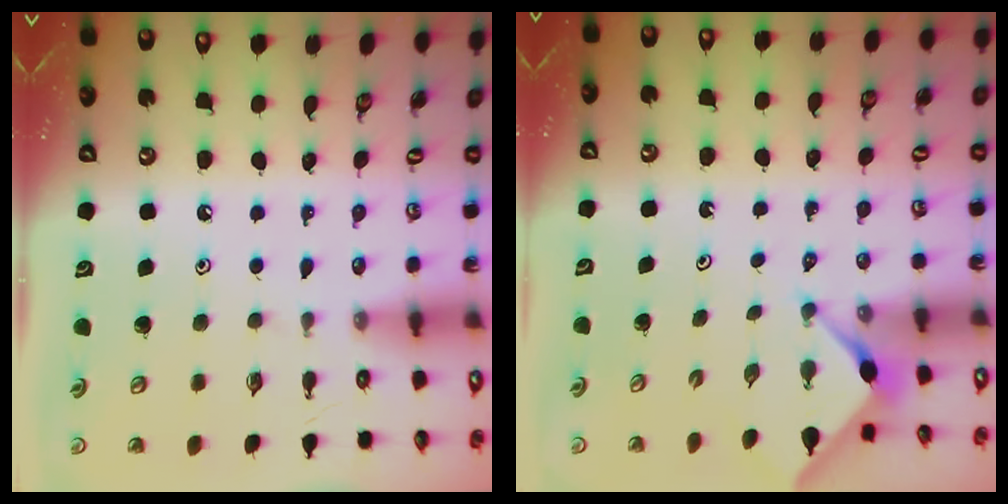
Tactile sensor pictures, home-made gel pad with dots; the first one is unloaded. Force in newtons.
{"total": 2.9, "press": 2.9, "slide": 0.3}